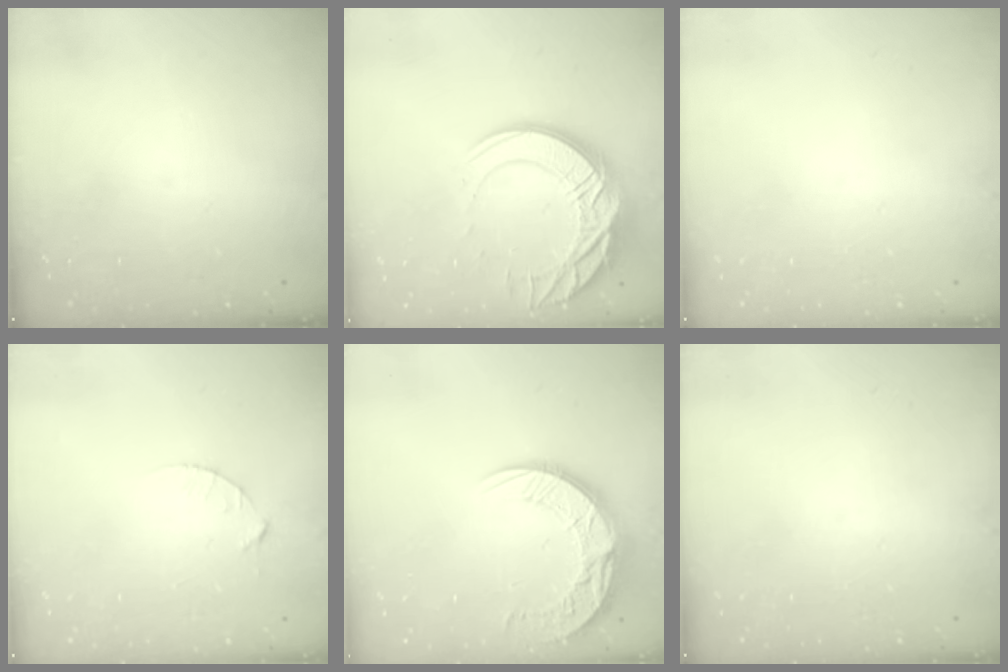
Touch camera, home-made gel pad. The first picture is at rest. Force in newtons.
{"total": 18.7, "press": 18.6, "slide": 1.8}
{"total": 0.0}
{"total": 3.1, "press": 3.1, "slide": 0.4}
{"total": 13.2, "press": 13.2, "slide": 1.2}
{"total": 0.0}